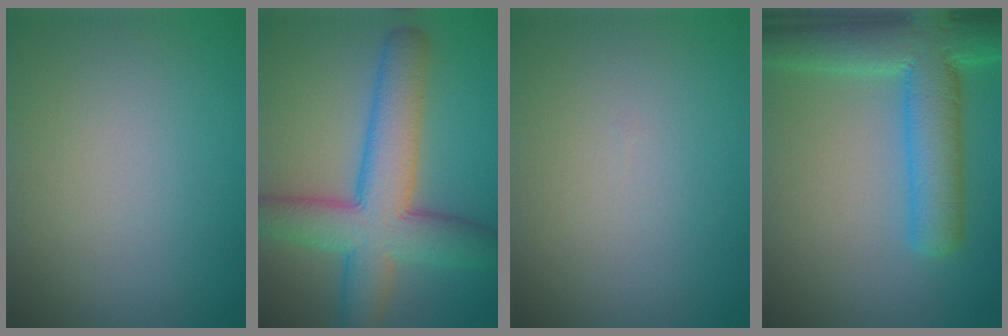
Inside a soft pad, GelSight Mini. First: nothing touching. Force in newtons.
{"total": 9.1, "press": 9.1, "slide": 0.2}
{"total": 0.0}
{"total": 8.6, "press": 8.6, "slide": 0.5}